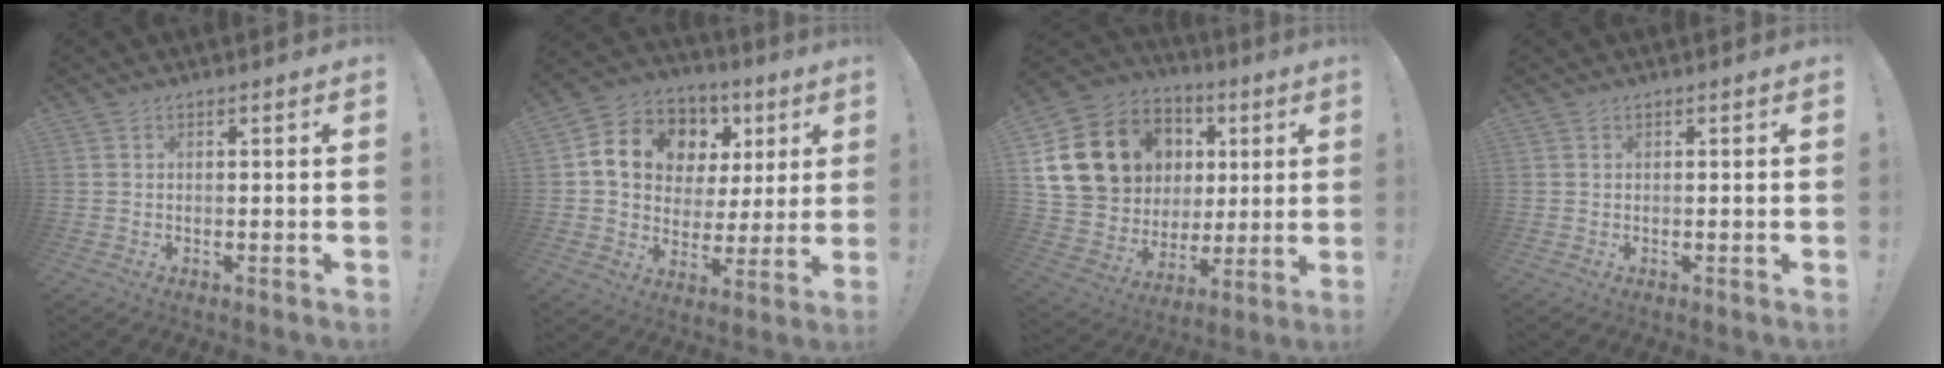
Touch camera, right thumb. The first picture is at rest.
{"total": 14.8, "force": [5.6, 11.5, 7.4], "torque": [-0.112, -0.023, 0.117]}
{"total": 20.5, "force": [6.7, 16.6, 10.0], "torque": [-0.167, -0.018, 0.165]}
{"total": 0.0}